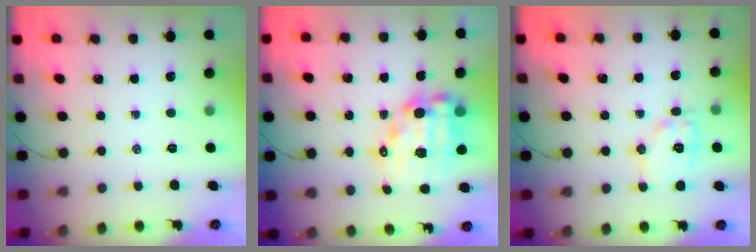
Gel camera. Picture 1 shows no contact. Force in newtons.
{"total": 15.6, "press": 15.2, "slide": 3.3}
{"total": 10.7, "press": 10.7, "slide": 0.4}